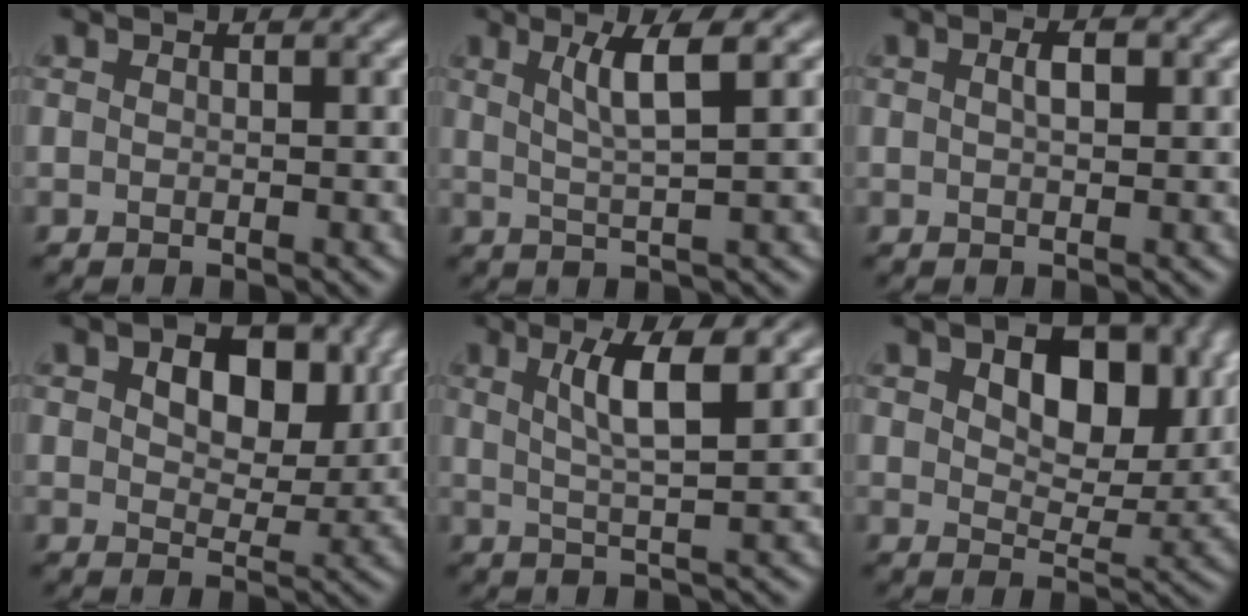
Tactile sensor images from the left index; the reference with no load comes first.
{"total": 3.8, "force": [1.6, 0.6, 3.4], "torque": [-0.055, 0.000, 0.030]}
{"total": 1.7, "force": [0.5, 0.7, 1.5], "torque": [-0.027, 0.002, 0.007]}
{"total": 7.6, "force": [2.7, 4.7, 5.4], "torque": [-0.085, -0.004, 0.037]}
{"total": 5.3, "force": [2.1, 1.1, 4.7], "torque": [-0.080, -0.002, 0.036]}
{"total": 9.8, "force": [3.6, 5.7, 7.1], "torque": [-0.108, -0.005, 0.059]}